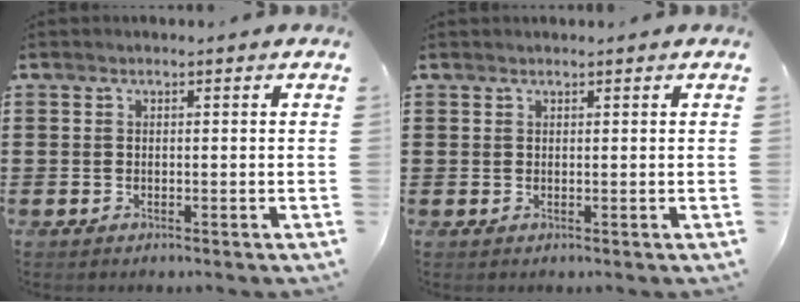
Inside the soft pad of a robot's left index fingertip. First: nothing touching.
{"total": 0.5, "force": [0.5, 0.0, 0.2], "torque": [-0.005, -0.001, 0.010]}